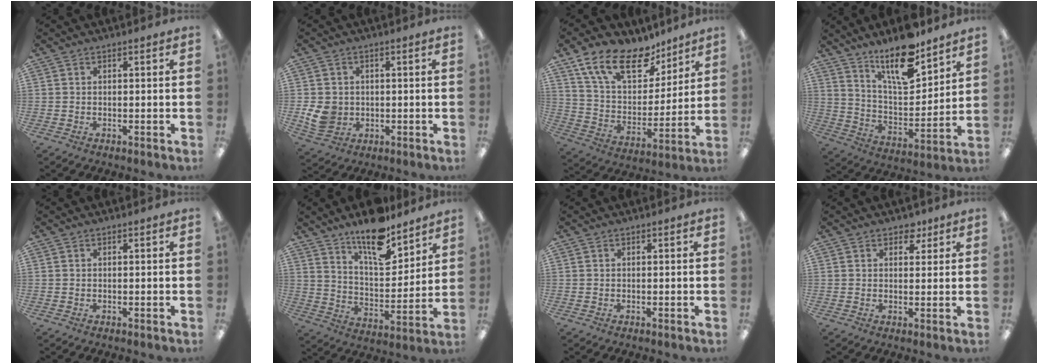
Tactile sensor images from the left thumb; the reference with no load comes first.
{"total": 6.1, "force": [-0.3, 5.5, 2.6], "torque": [-0.055, 0.003, -0.006]}
{"total": 18.8, "force": [12.6, 9.4, 10.3], "torque": [-0.194, -0.056, 0.229]}
{"total": 16.3, "force": [12.2, 5.2, 9.5], "torque": [-0.158, -0.077, 0.206]}
{"total": 0.0}
{"total": 14.4, "force": [11.5, 4.8, 7.2], "torque": [-0.109, -0.079, 0.199]}
{"total": 0.0}
{"total": 3.8, "force": [2.5, 2.4, 1.7], "torque": [-0.005, -0.009, 0.039]}